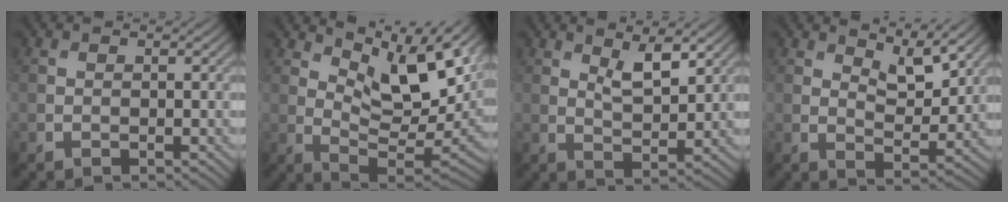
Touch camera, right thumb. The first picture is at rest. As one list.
[{"total": 12.0, "force": [6.4, 3.8, 9.4], "torque": [-0.173, 0.001, 0.124]}, {"total": 4.4, "force": [2.5, 1.5, 3.3], "torque": [-0.064, -0.011, 0.049]}, {"total": 5.7, "force": [4.2, 1.8, 3.4], "torque": [-0.060, -0.015, 0.073]}]